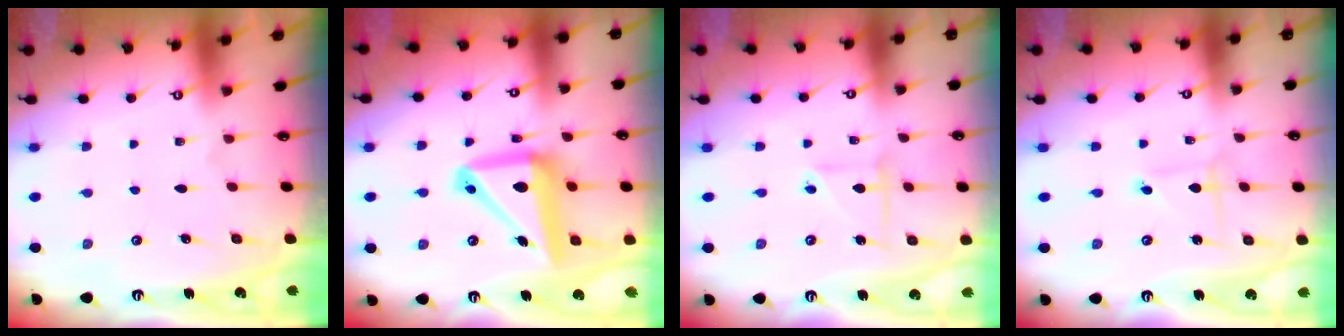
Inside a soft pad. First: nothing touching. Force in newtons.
{"total": 15.5, "press": 15.3, "slide": 2.2}
{"total": 3.8, "press": 3.6, "slide": 1.0}
{"total": 1.0, "press": 1.0, "slide": 0.1}